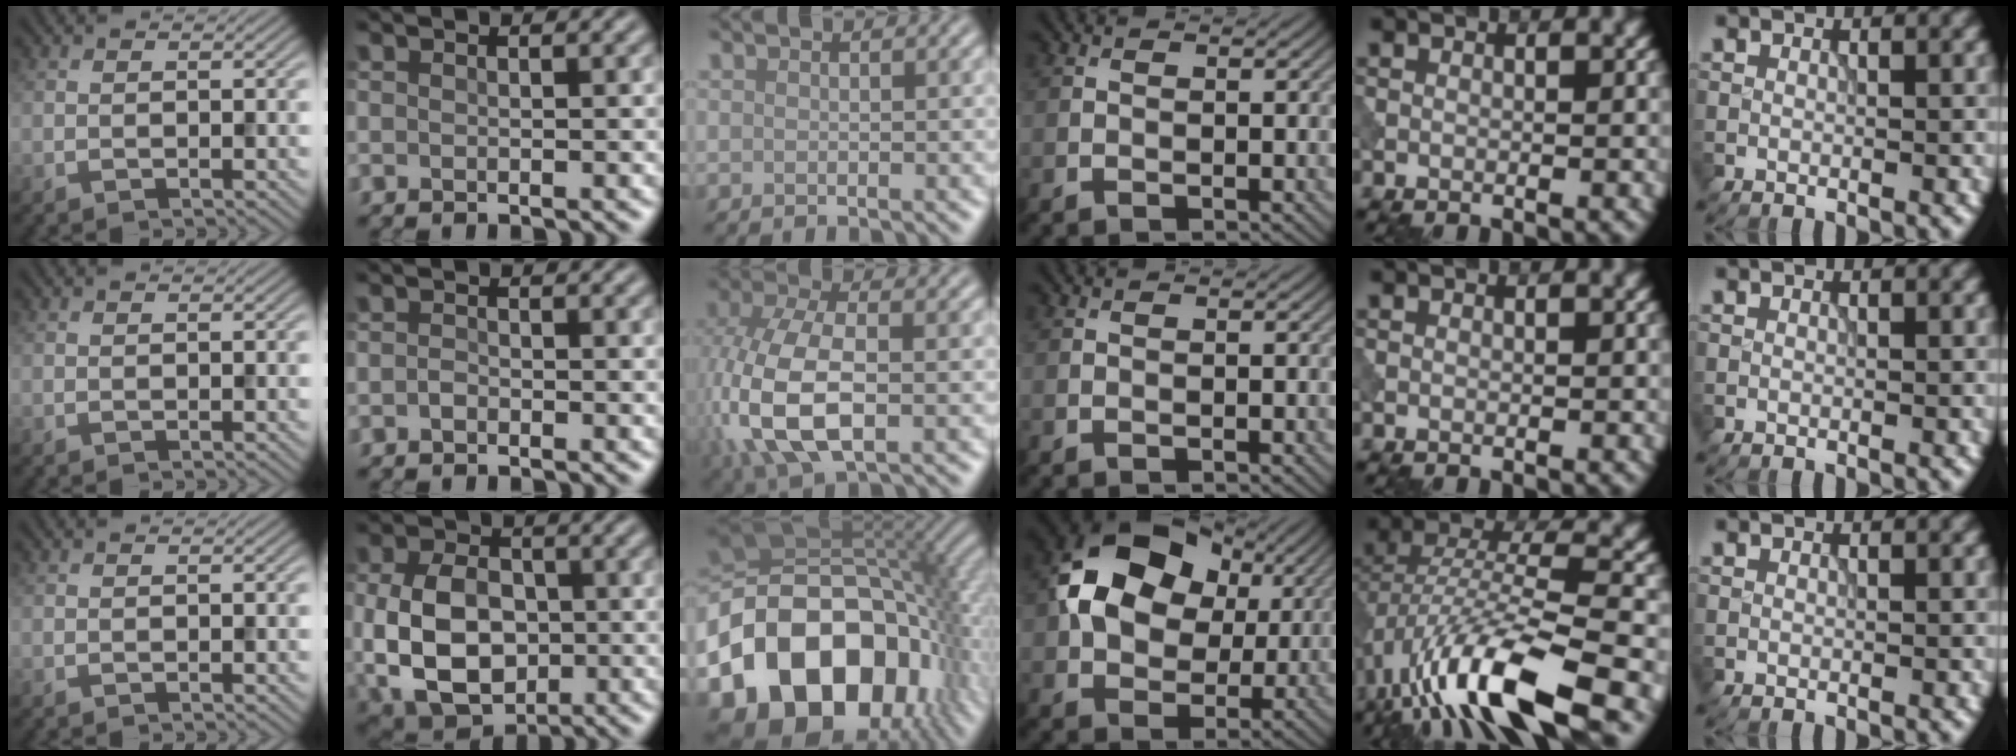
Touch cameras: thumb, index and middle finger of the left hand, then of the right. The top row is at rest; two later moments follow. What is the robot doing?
{"motion": "extract", "object": "peg toy"}